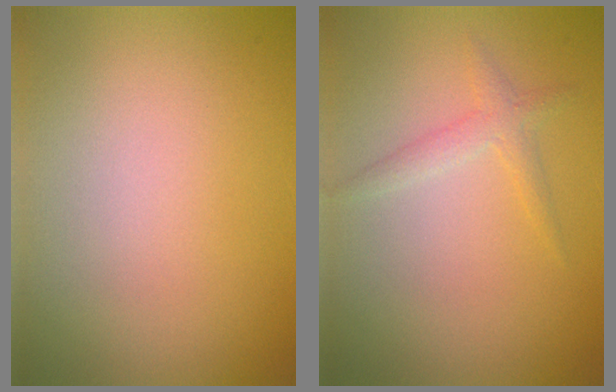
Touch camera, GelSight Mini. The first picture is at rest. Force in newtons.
{"total": 1.4, "press": 1.4, "slide": 0.0}